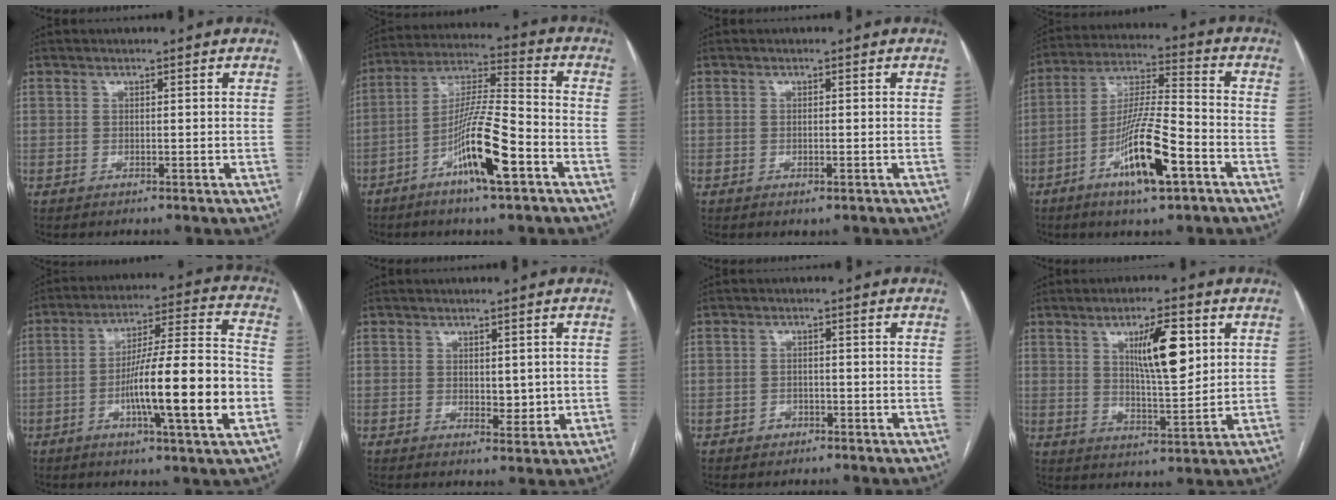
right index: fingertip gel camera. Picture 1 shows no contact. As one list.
[{"total": 12.8, "force": [-5.8, 0.9, 11.3], "torque": [-0.214, 0.000, -0.107]}, {"total": 1.0, "force": [-0.5, 0.3, 0.8], "torque": [-0.017, -0.004, -0.003]}, {"total": 13.6, "force": [-6.2, 1.8, 11.9], "torque": [-0.225, -0.007, -0.112]}, {"total": 17.3, "force": [-4.6, 0.4, 16.6], "torque": [-0.274, 0.001, -0.075]}, {"total": 2.9, "force": [0.2, 1.7, 2.3], "torque": [-0.029, -0.007, 0.009]}, {"total": 1.7, "force": [-1.0, 1.3, 0.4], "torque": [-0.005, 0.006, -0.017]}, {"total": 9.9, "force": [3.5, 2.1, 9.0], "torque": [-0.151, -0.001, 0.061]}]